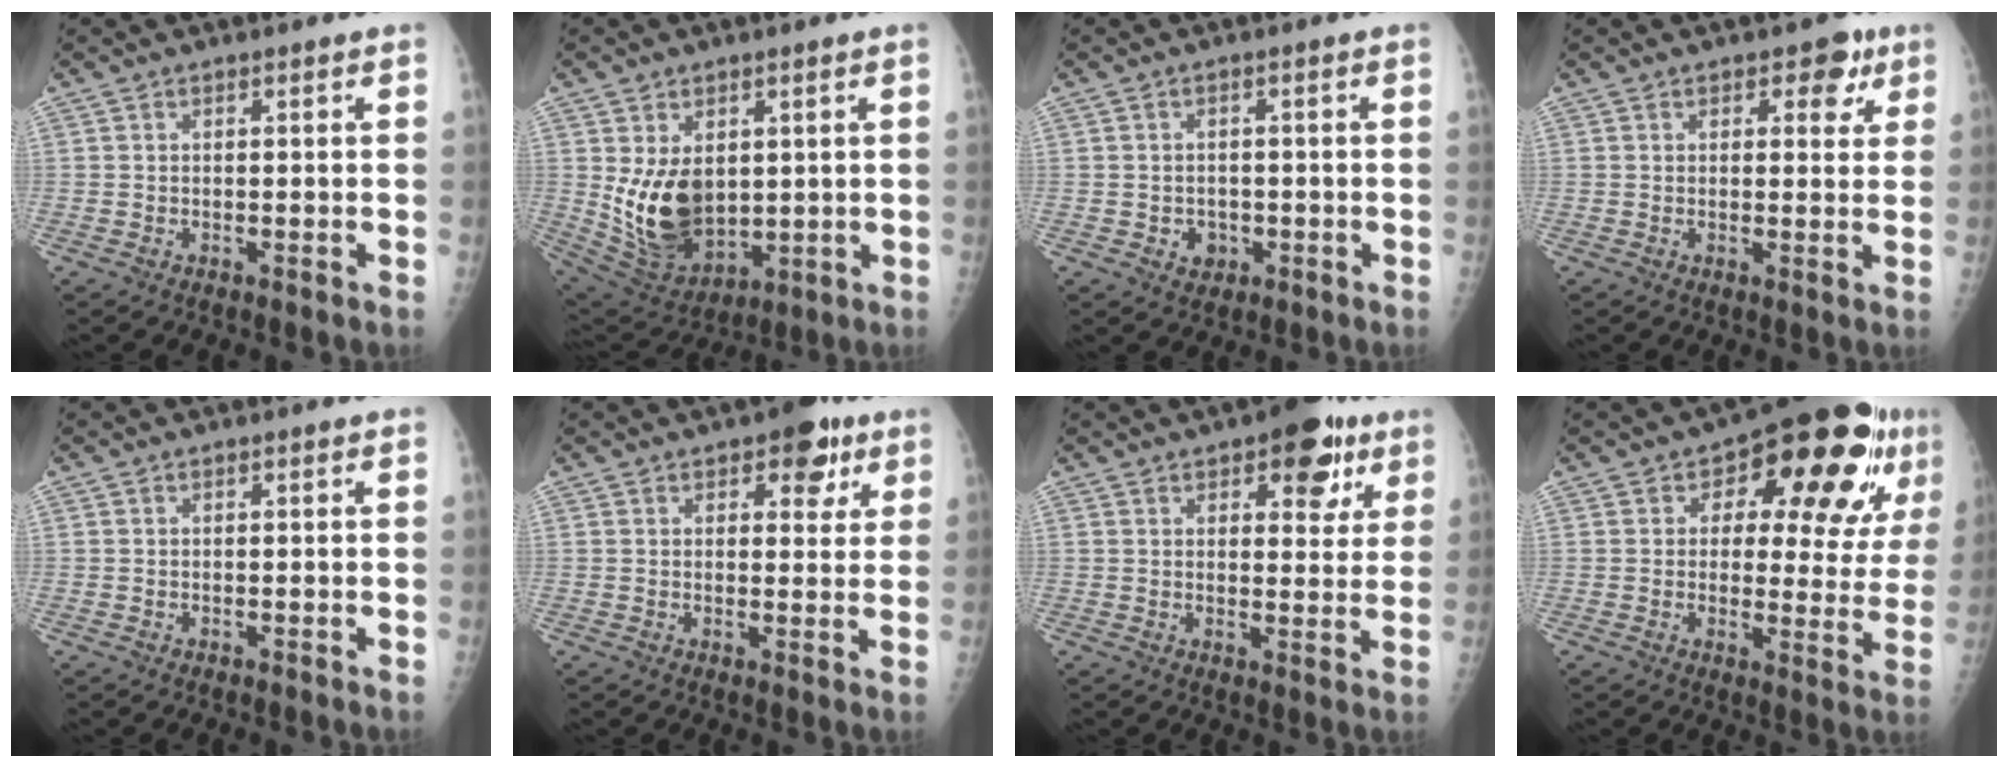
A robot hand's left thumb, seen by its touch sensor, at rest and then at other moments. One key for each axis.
{"total": 13.4, "fx": 1.4, "fy": 9.2, "fz": 9.7, "tx": -0.141, "ty": -0.025, "tz": 0.052}
{"total": 3.2, "fx": -0.9, "fy": 2.8, "fz": 1.2, "tx": -0.004, "ty": 0.004, "tz": -0.007}
{"total": 4.9, "fx": 2.4, "fy": 3.1, "fz": 3.0, "tx": -0.003, "ty": -0.007, "tz": 0.023}
{"total": 0.0}
{"total": 7.0, "fx": 3.7, "fy": 3.9, "fz": 4.6, "tx": -0.022, "ty": -0.011, "tz": 0.041}
{"total": 10.7, "fx": 5.6, "fy": 5.2, "fz": 7.4, "tx": -0.053, "ty": -0.017, "tz": 0.069}
{"total": 20.1, "fx": 8.1, "fy": 9.3, "fz": 15.9, "tx": -0.166, "ty": -0.005, "tz": 0.106}